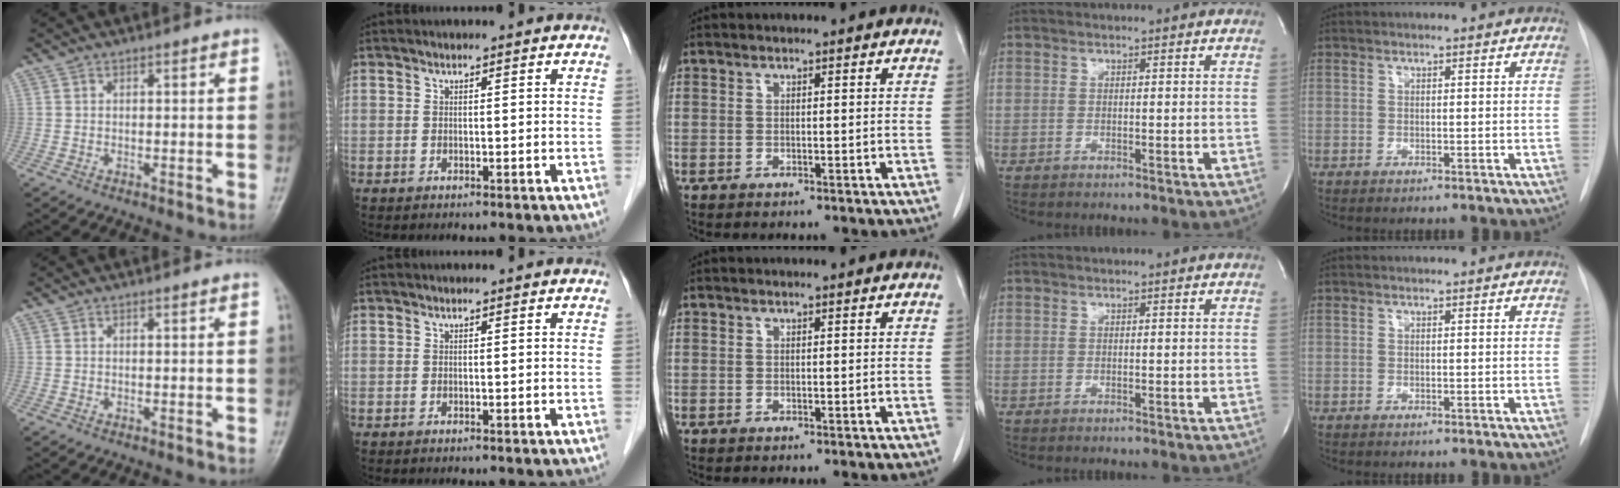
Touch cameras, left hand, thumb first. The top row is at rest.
{}